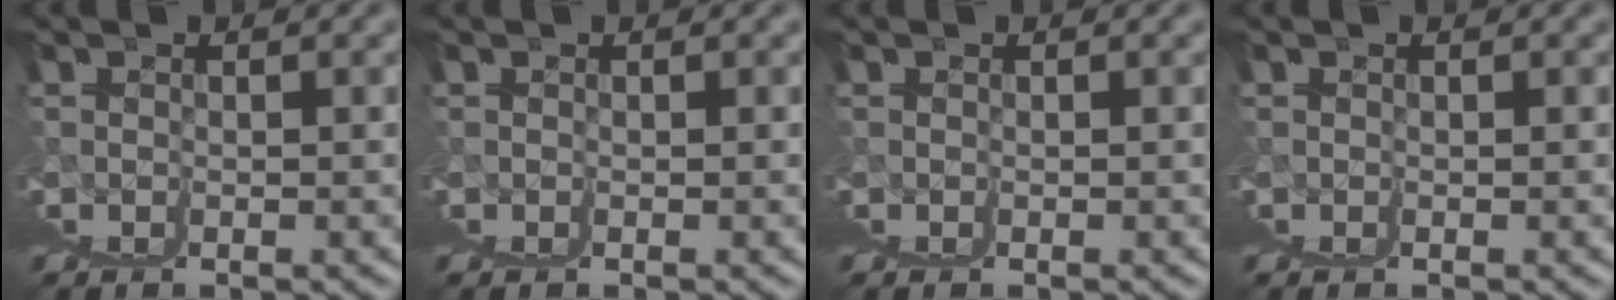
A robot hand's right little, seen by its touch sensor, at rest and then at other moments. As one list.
[{"total": 0.0}, {"total": 0.0}, {"total": 0.0}]